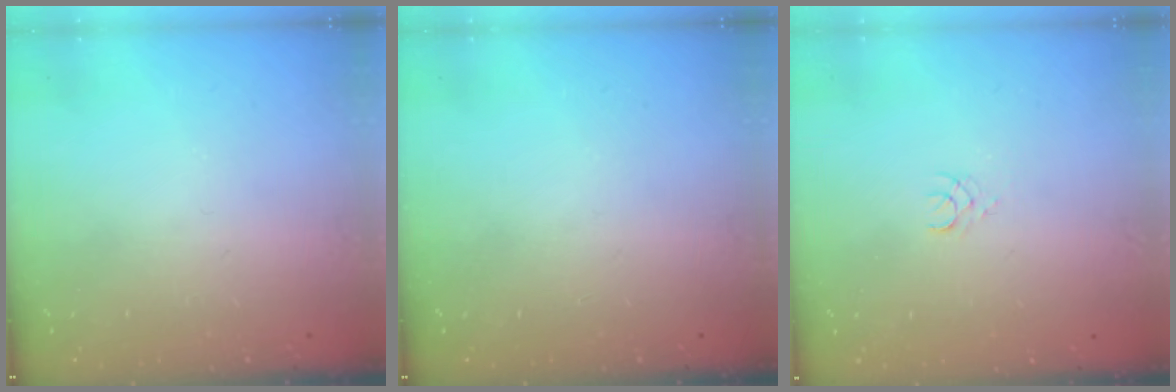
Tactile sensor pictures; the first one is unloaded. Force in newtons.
{"total": 0.0}
{"total": 1.5, "press": 1.5, "slide": 0.2}